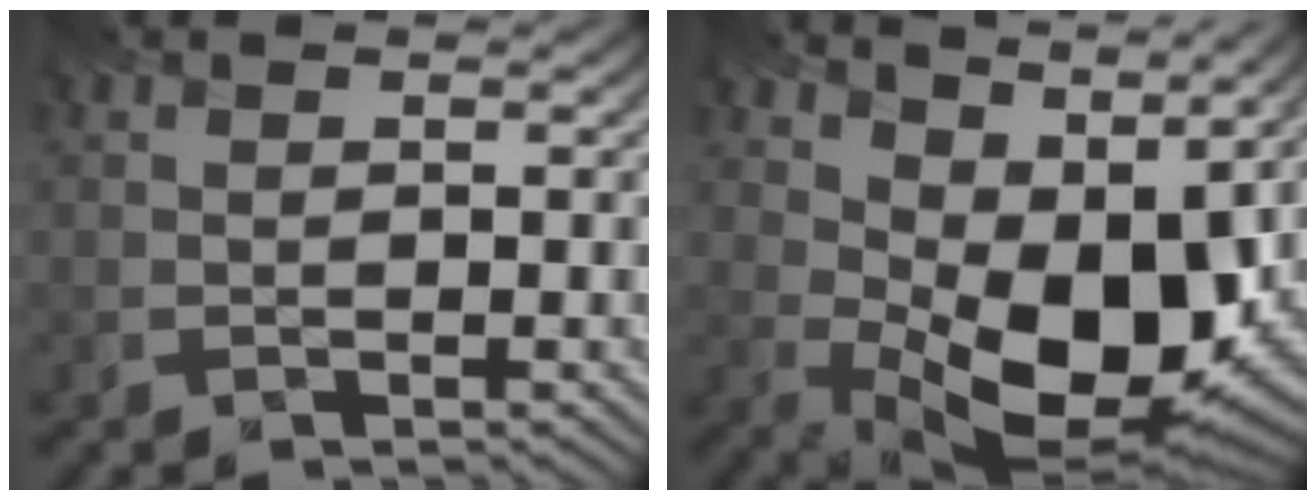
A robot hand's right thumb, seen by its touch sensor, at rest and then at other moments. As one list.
[{"total": 13.4, "force": [3.7, 7.9, 10.1], "torque": [-0.176, -0.022, 0.075]}]